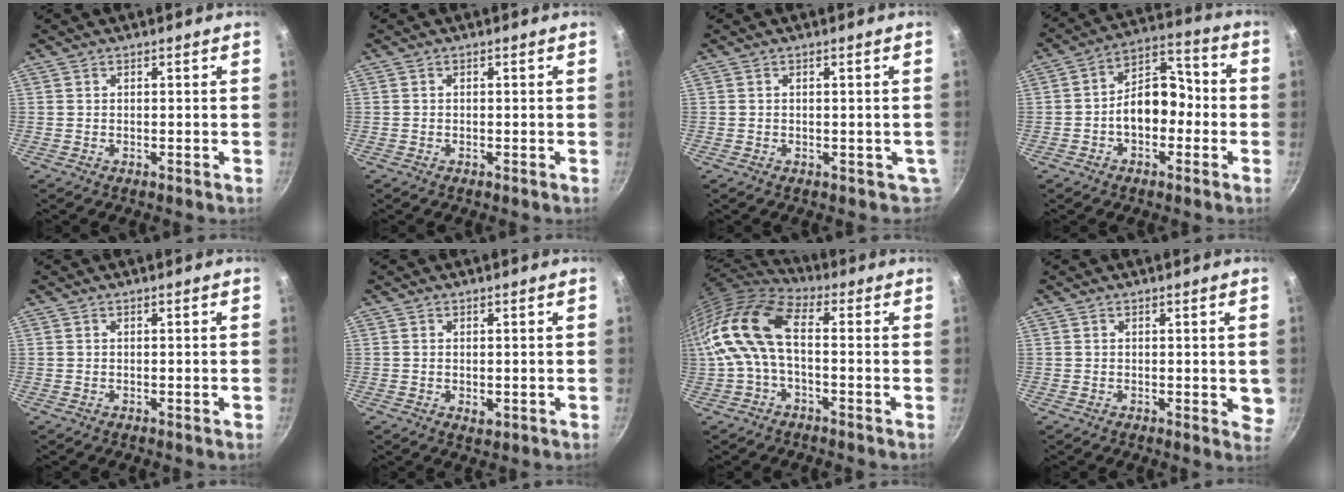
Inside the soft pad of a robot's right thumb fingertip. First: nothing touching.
{"total": 0.0}
{"total": 2.0, "force": [-0.1, 1.8, 0.8], "torque": [-0.001, 0.000, 0.003]}
{"total": 11.3, "force": [-2.2, 7.7, 8.0], "torque": [-0.075, 0.053, -0.049]}
{"total": 0.6, "force": [-0.2, 0.1, 0.5], "torque": [-0.005, 0.004, -0.003]}
{"total": 1.8, "force": [-0.2, 1.1, 1.4], "torque": [-0.021, -0.004, -0.002]}
{"total": 15.5, "force": [-0.2, 8.3, 13.1], "torque": [-0.270, 0.025, -0.020]}
{"total": 3.2, "force": [0.1, 1.4, 2.9], "torque": [-0.023, -0.006, 0.001]}